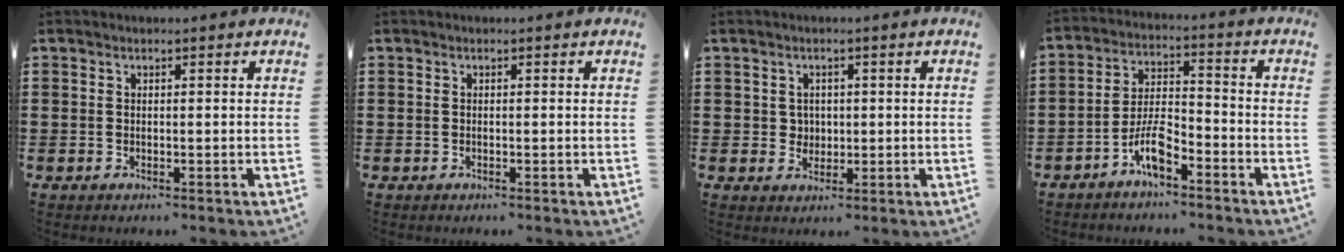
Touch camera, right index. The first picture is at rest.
{"total": 0.0}
{"total": 2.0, "force": [0.4, 1.9, 0.7], "torque": [-0.023, 0.008, 0.005]}
{"total": 6.5, "force": [-4.3, 2.1, 4.4], "torque": [-0.099, 0.007, -0.085]}